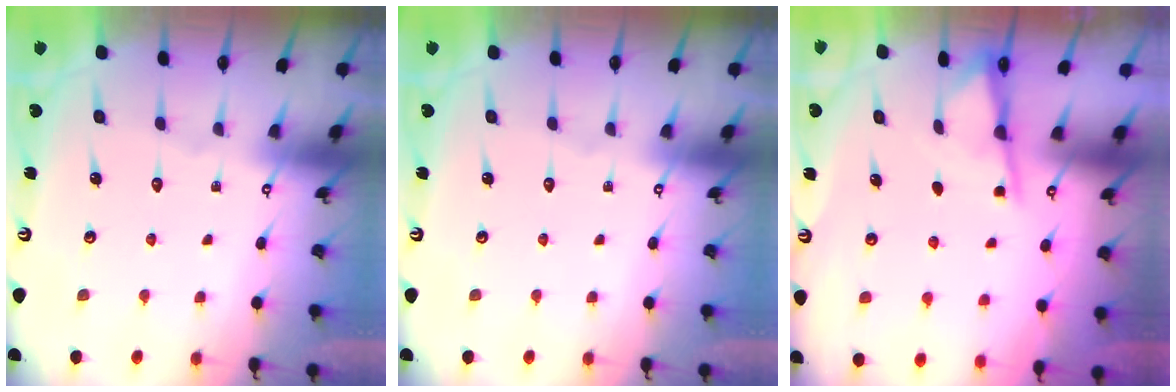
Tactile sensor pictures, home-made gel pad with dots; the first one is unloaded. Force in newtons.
{"total": 0.0}
{"total": 2.2, "press": 2.2, "slide": 0.3}